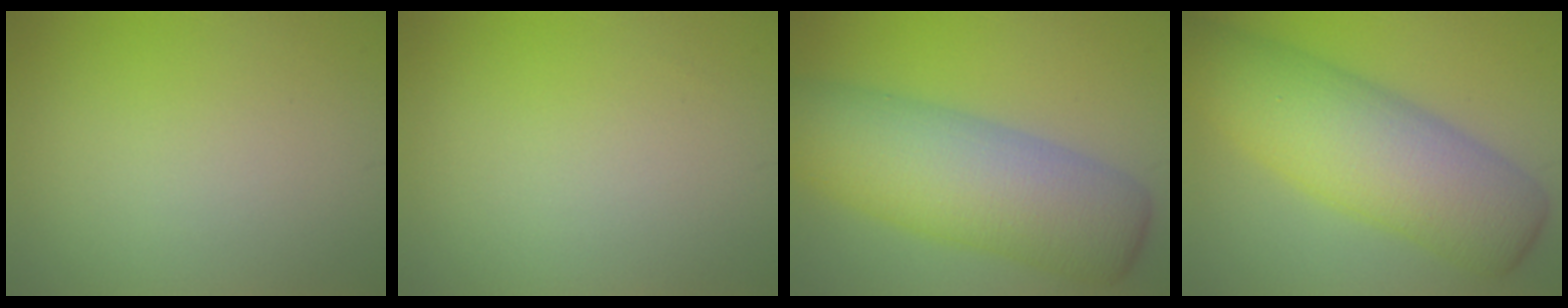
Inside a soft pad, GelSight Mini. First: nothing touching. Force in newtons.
{"total": 0.0}
{"total": 11.0, "press": 11.0, "slide": 0.4}
{"total": 10.5, "press": 10.5, "slide": 0.2}